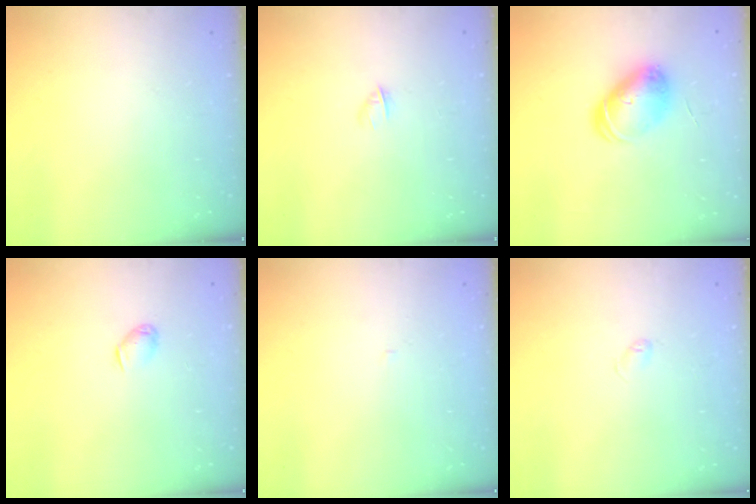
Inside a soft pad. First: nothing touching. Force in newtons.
{"total": 2.8, "press": 2.7, "slide": 0.8}
{"total": 8.1, "press": 8.1, "slide": 1.1}
{"total": 3.5, "press": 3.5, "slide": 0.8}
{"total": 1.7, "press": 1.7, "slide": 0.3}
{"total": 2.4, "press": 2.4, "slide": 0.4}